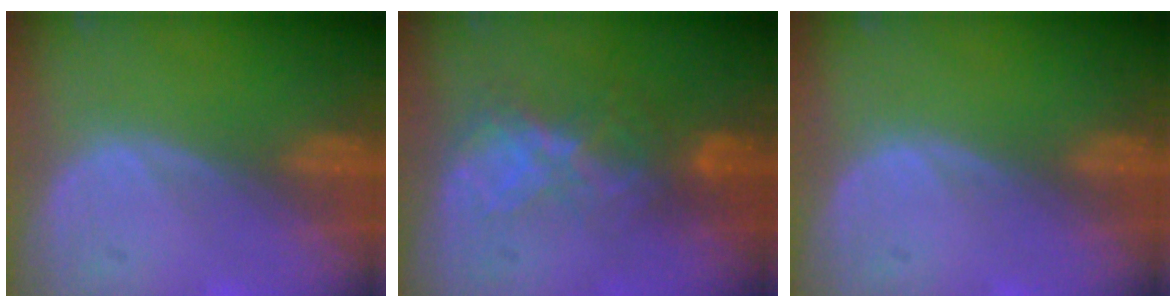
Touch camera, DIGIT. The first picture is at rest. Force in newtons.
{"total": 6.5, "press": 5.6, "slide": 3.2}
{"total": 0.0}